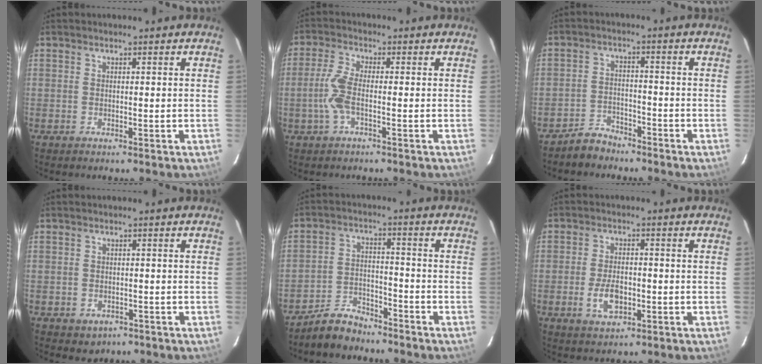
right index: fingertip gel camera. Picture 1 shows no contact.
{"total": 5.4, "force": [-1.5, 1.2, 5.1], "torque": [-0.119, 0.003, -0.030]}
{"total": 4.8, "force": [-4.1, 2.4, 0.5], "torque": [-0.025, 0.014, -0.073]}
{"total": 3.3, "force": [-1.5, 2.8, 1.0], "torque": [-0.027, 0.002, -0.010]}
{"total": 7.1, "force": [-6.2, 3.0, 1.5], "torque": [-0.046, 0.020, -0.105]}
{"total": 6.4, "force": [-1.9, 3.5, 5.0], "torque": [-0.105, -0.003, -0.030]}